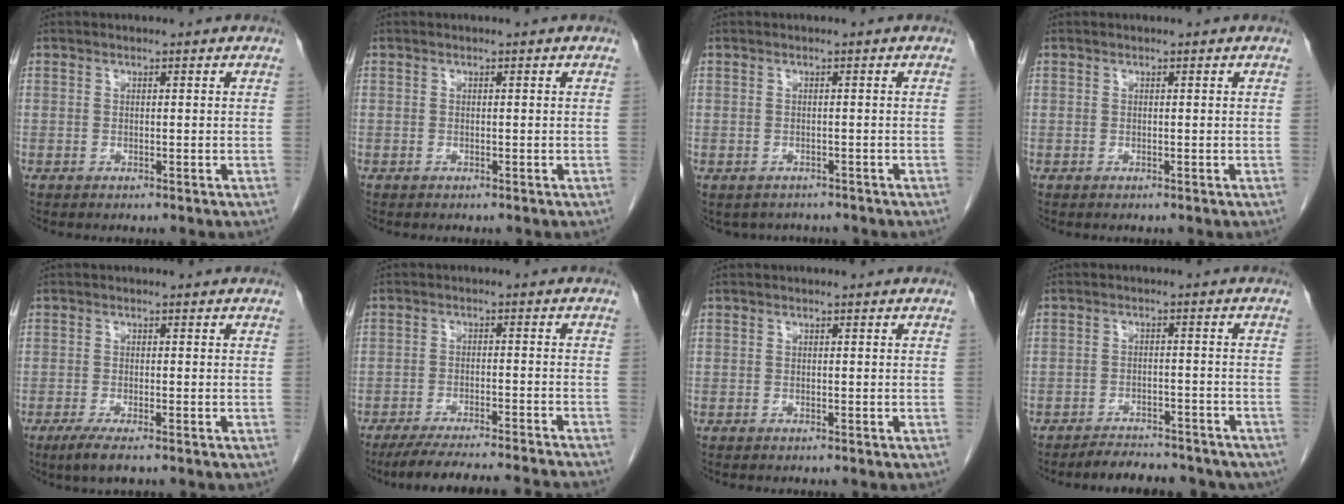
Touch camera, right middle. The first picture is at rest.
{"total": 0.0}
{"total": 3.3, "force": [-2.8, 1.7, 0.4], "torque": [-0.004, 0.004, -0.034]}
{"total": 0.0}
{"total": 3.2, "force": [-2.1, 0.3, 2.4], "torque": [-0.049, -0.010, -0.040]}
{"total": 15.7, "force": [-14.5, -0.2, 6.0], "torque": [-0.089, -0.024, -0.203]}
{"total": 0.0}
{"total": 10.4, "force": [-9.3, 3.4, 3.2], "torque": [-0.038, 0.008, -0.112]}